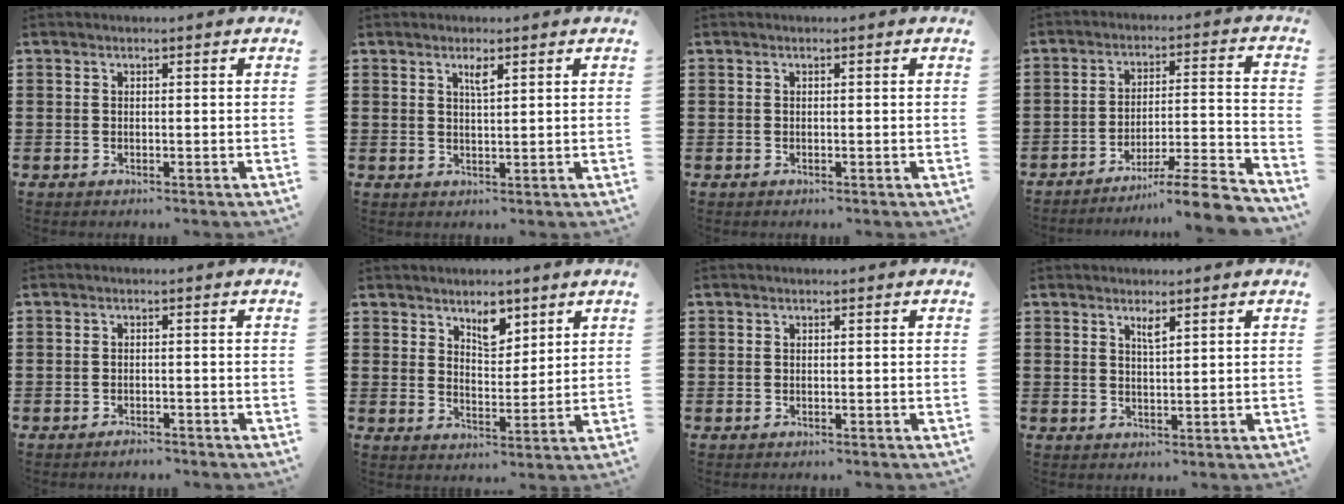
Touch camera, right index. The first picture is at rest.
{"total": 2.0, "force": [1.2, 0.3, 1.6], "torque": [-0.025, -0.002, 0.018]}
{"total": 0.0}
{"total": 8.3, "force": [-7.1, 0.1, 4.4], "torque": [-0.062, 0.002, -0.138]}
{"total": 1.3, "force": [-1.3, 0.1, 0.2], "torque": [-0.007, 0.001, -0.025]}
{"total": 4.9, "force": [3.5, 2.5, 2.5], "torque": [-0.043, 0.000, 0.061]}
{"total": 0.0}
{"total": 1.9, "force": [1.3, 0.3, 1.3], "torque": [-0.019, -0.002, 0.020]}